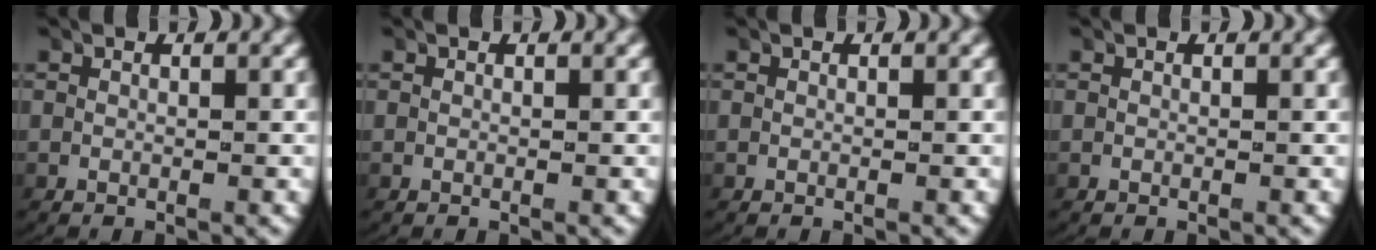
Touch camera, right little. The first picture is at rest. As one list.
[{"total": 0.0}, {"total": 0.0}, {"total": 0.0}]